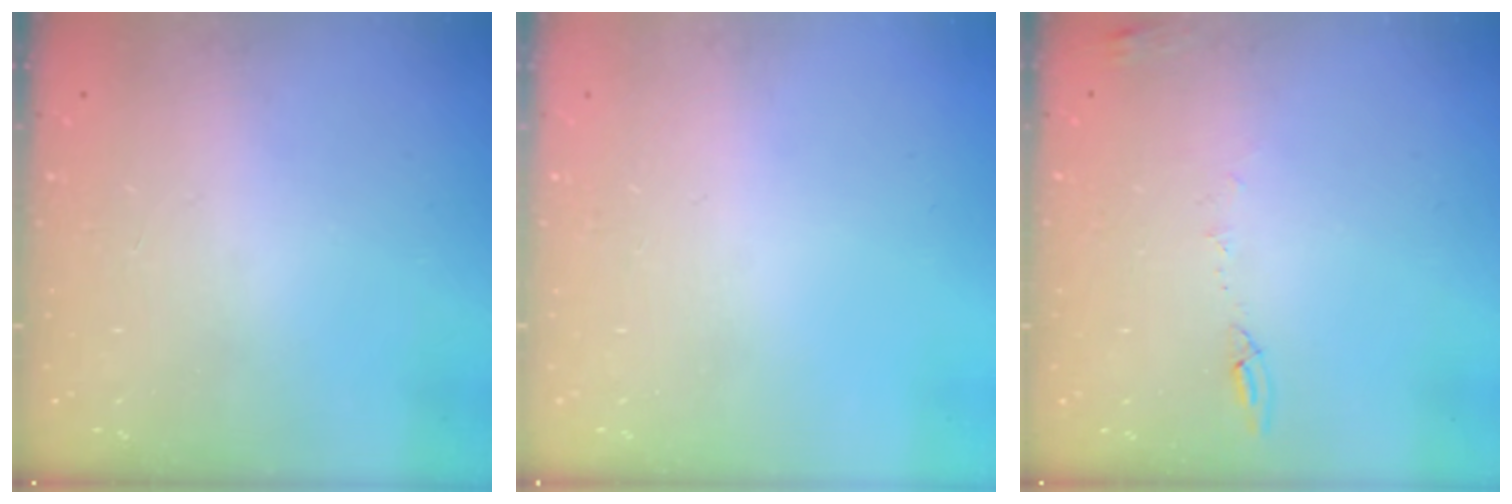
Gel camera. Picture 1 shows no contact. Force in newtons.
{"total": 0.0}
{"total": 5.2, "press": 5.1, "slide": 0.7}